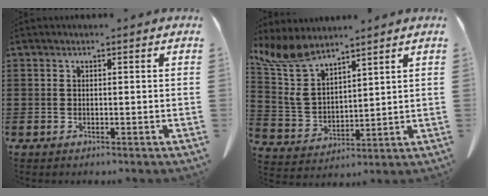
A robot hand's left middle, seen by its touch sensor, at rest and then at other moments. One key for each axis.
{"total": 9.1, "fx": 6.5, "fy": 3.9, "fz": 5.0, "tx": -0.135, "ty": -0.027, "tz": 0.120}